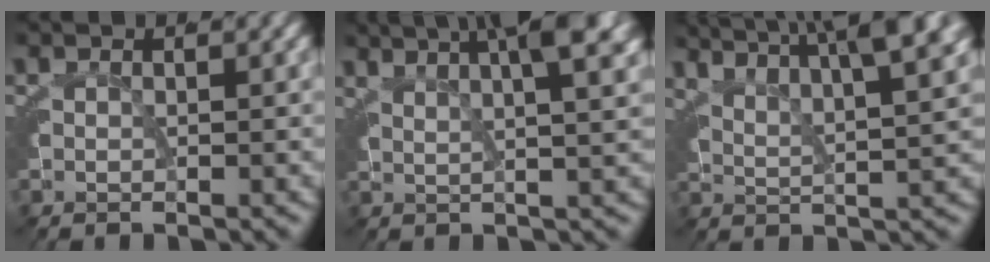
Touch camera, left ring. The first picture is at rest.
{"total": 8.8, "force": [5.7, 2.8, 6.1], "torque": [-0.065, 0.035, 0.075]}
{"total": 9.8, "force": [6.9, 4.1, 5.6], "torque": [-0.066, 0.040, 0.084]}